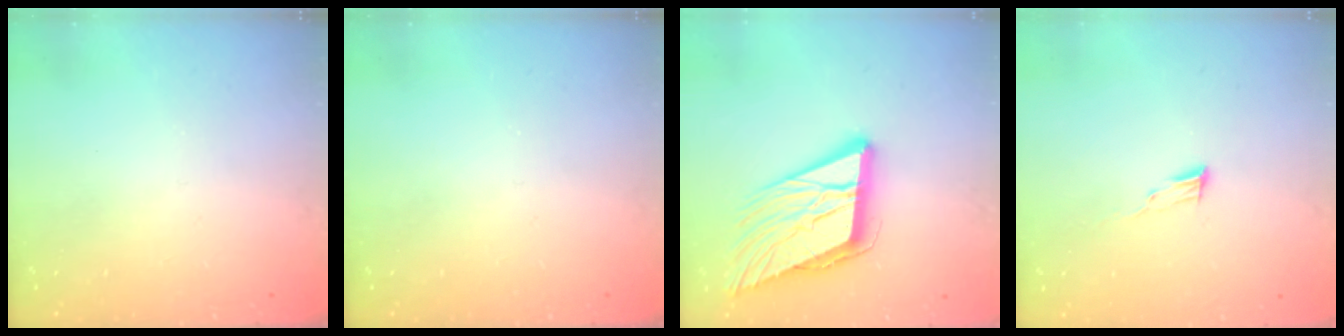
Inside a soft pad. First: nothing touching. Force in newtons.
{"total": 0.0}
{"total": 15.3, "press": 14.7, "slide": 4.1}
{"total": 4.8, "press": 4.7, "slide": 1.0}